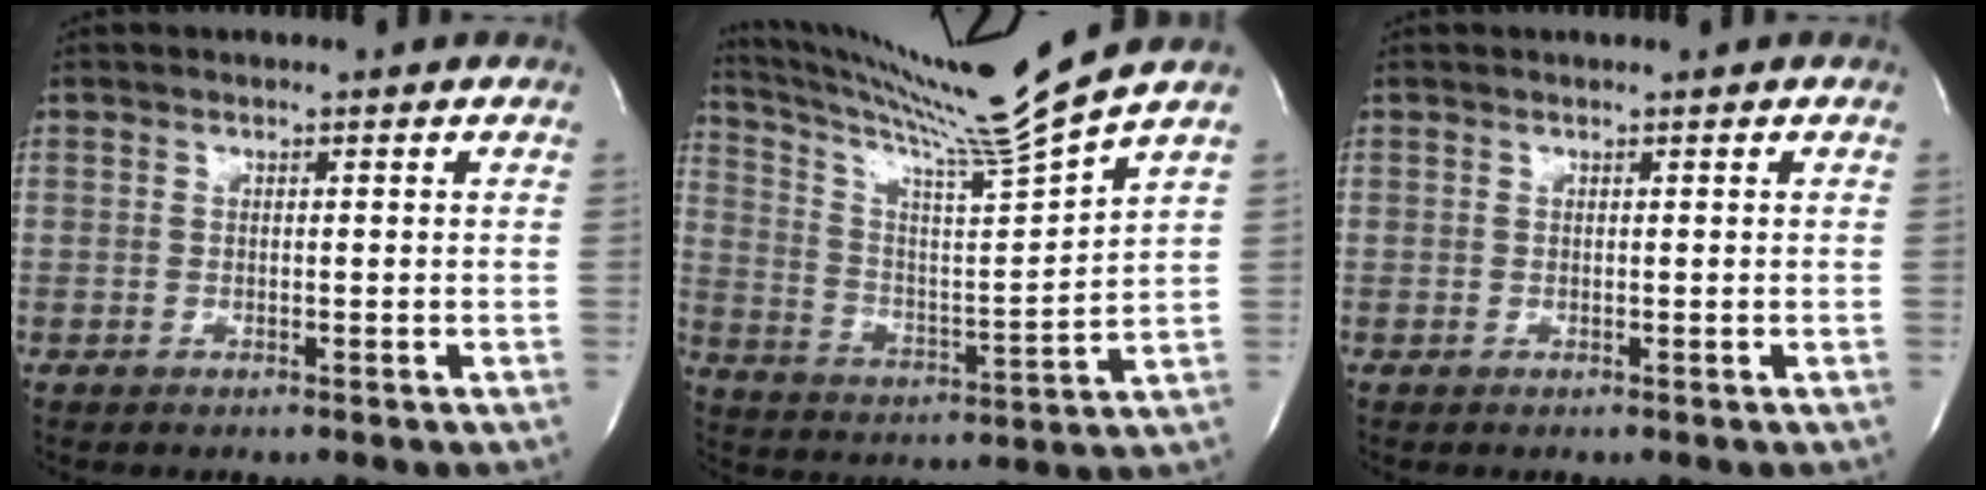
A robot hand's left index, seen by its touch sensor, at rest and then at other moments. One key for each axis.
{"total": 16.1, "fx": 13.9, "fy": -4.4, "fz": 6.7, "tx": -0.125, "ty": -0.057, "tz": 0.230}
{"total": 0.0}